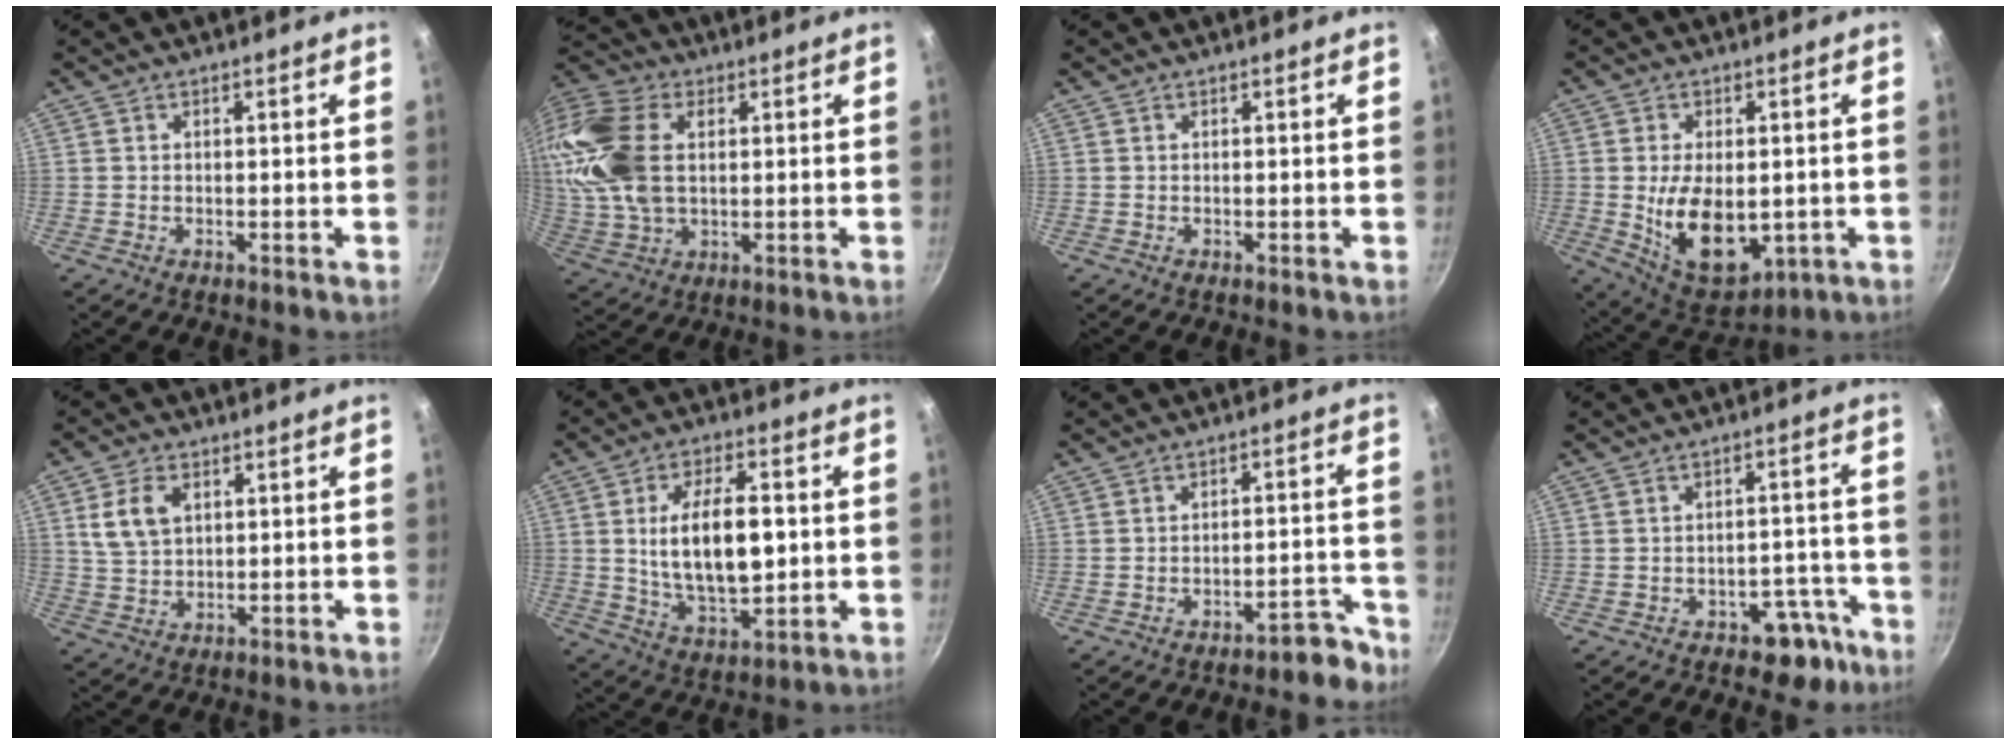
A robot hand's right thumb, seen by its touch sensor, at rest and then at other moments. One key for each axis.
{"total": 23.9, "fx": 5.3, "fy": 15.4, "fz": 17.5, "tx": -0.434, "ty": 0.026, "tz": 0.102}
{"total": 0.0}
{"total": 14.2, "fx": -1.7, "fy": 8.2, "fz": 11.4, "tx": -0.170, "ty": -0.012, "tz": -0.001}
{"total": 7.1, "fx": 2.4, "fy": 4.6, "fz": 4.8, "tx": -0.086, "ty": -0.005, "tz": 0.051}
{"total": 14.8, "fx": 1.3, "fy": 7.3, "fz": 12.8, "tx": -0.205, "ty": -0.006, "tz": 0.031}
{"total": 5.0, "fx": -4.3, "fy": 1.9, "fz": 1.7, "tx": -0.005, "ty": 0.066, "tz": -0.055}
{"total": 7.3, "fx": -4.6, "fy": 4.3, "fz": 3.6, "tx": -0.018, "ty": 0.049, "tz": -0.058}